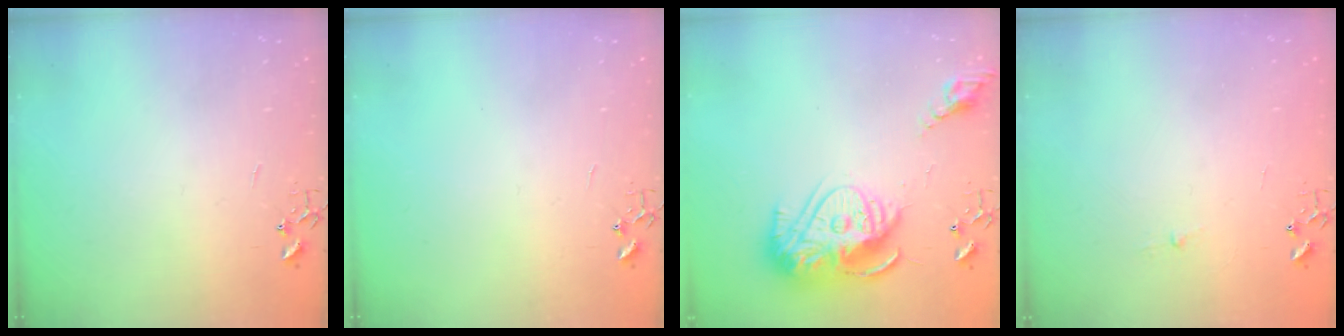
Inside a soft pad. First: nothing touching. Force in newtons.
{"total": 0.0}
{"total": 17.6, "press": 17.5, "slide": 1.6}
{"total": 2.6, "press": 2.5, "slide": 0.4}